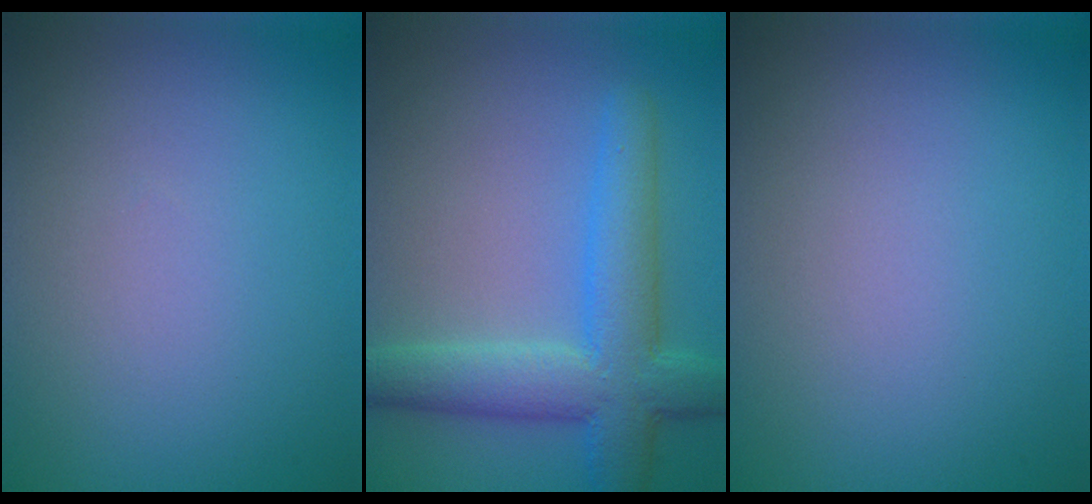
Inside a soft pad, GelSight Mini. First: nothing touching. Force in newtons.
{"total": 6.8, "press": 6.8, "slide": 0.2}
{"total": 0.0}